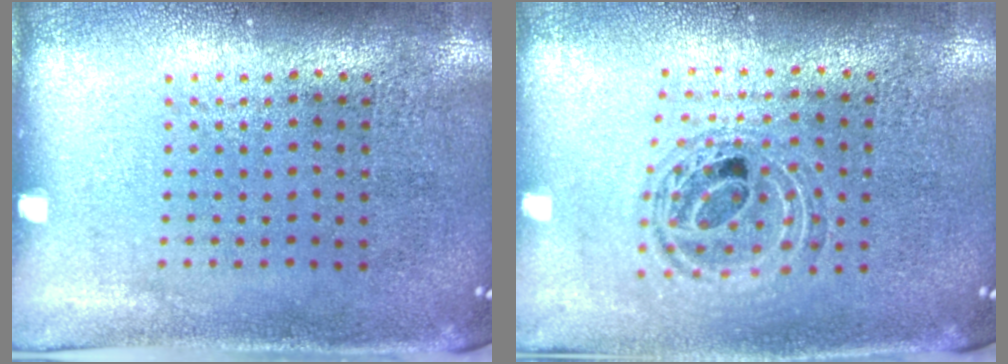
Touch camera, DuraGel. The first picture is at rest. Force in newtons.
{"total": 0.9, "press": 0.9, "slide": 0.2}